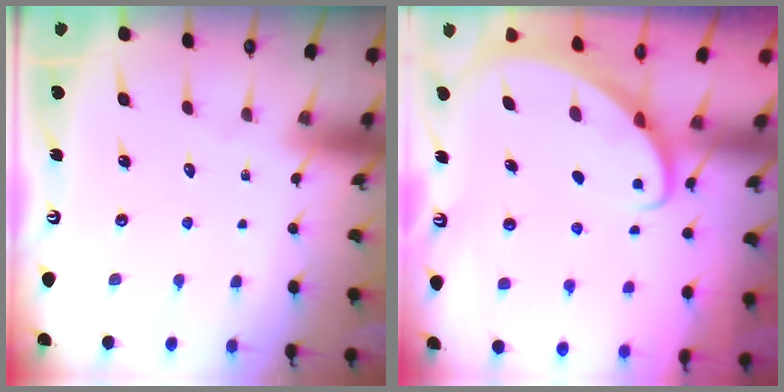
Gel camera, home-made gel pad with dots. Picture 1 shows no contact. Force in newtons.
{"total": 2.2, "press": 2.2, "slide": 0.2}